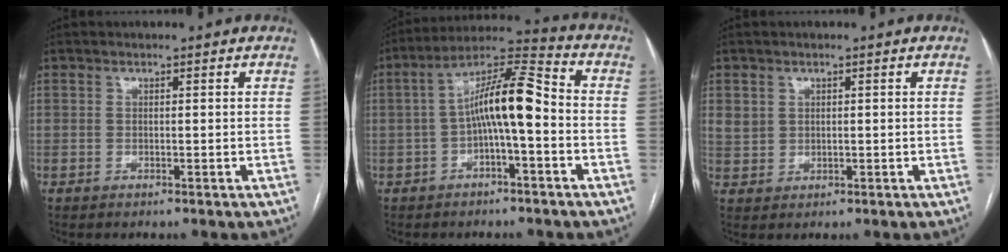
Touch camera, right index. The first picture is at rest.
{"total": 10.5, "force": [-1.3, 1.8, 10.2], "torque": [-0.179, 0.037, -0.024]}
{"total": 2.6, "force": [0.9, 2.3, 0.8], "torque": [-0.016, 0.010, 0.026]}